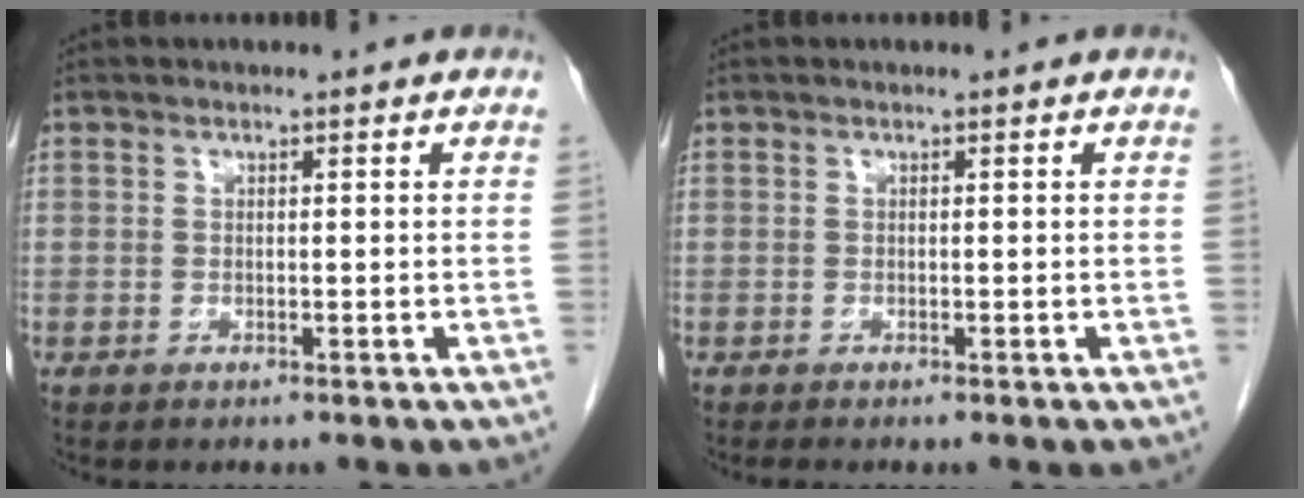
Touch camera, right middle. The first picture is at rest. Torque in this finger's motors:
{"motor_torque": [0.02, 0.00, -0.02, 0.00]}